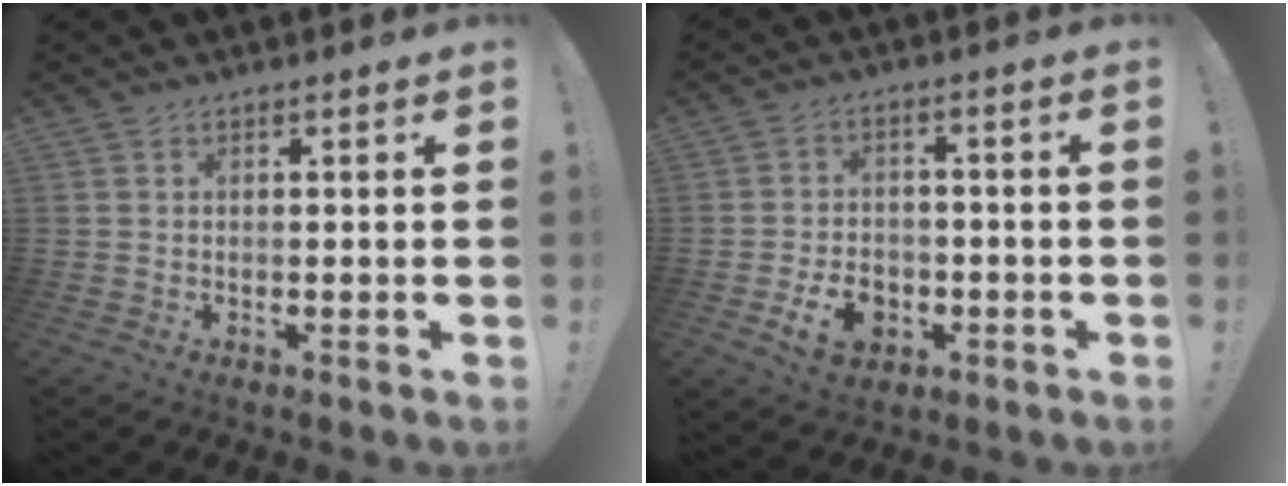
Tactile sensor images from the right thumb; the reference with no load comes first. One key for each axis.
{"total": 9.1, "fx": -3.5, "fy": 6.9, "fz": 4.7, "tx": -0.071, "ty": 0.023, "tz": -0.059}